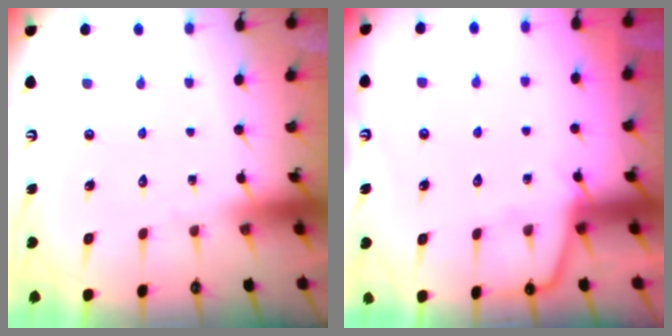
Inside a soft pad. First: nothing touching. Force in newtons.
{"total": 3.3, "press": 3.3, "slide": 0.5}